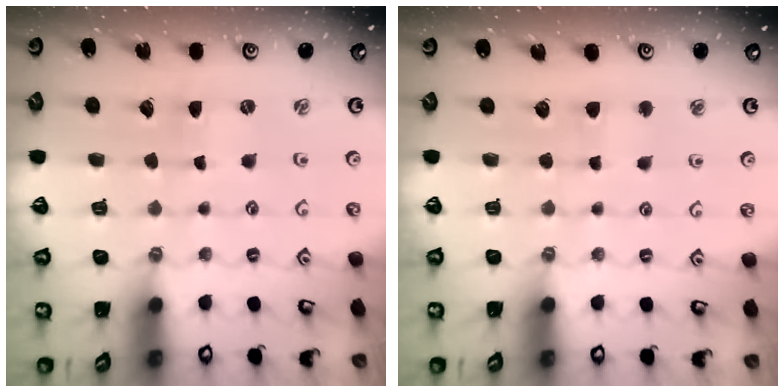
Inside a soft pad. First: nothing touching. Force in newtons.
{"total": 2.8, "press": 2.8, "slide": 0.4}